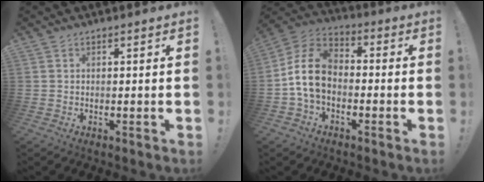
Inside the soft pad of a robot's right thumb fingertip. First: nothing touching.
{"total": 12.7, "force": [-1.7, 9.1, 8.7], "torque": [-0.170, 0.025, -0.026]}